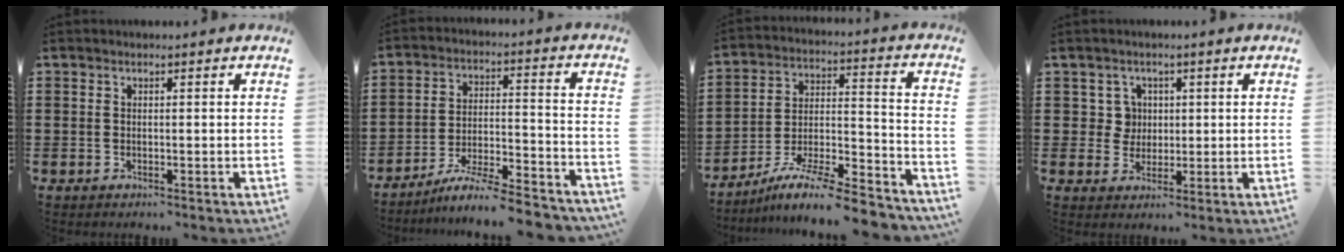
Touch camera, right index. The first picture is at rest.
{"total": 7.4, "force": [-6.8, 0.0, 3.0], "torque": [-0.045, -0.003, -0.132]}
{"total": 10.1, "force": [-8.6, 1.1, 5.1], "torque": [-0.076, 0.016, -0.168]}
{"total": 3.8, "force": [0.8, 3.5, 1.3], "torque": [-0.041, 0.010, 0.013]}